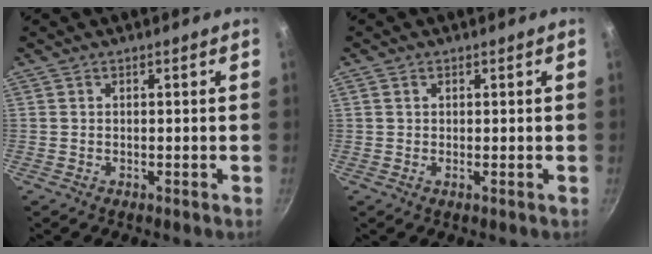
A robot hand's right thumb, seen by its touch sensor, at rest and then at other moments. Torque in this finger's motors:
{"motor_torque": [0.12, -0.06, -0.34, 0.22, -0.03]}